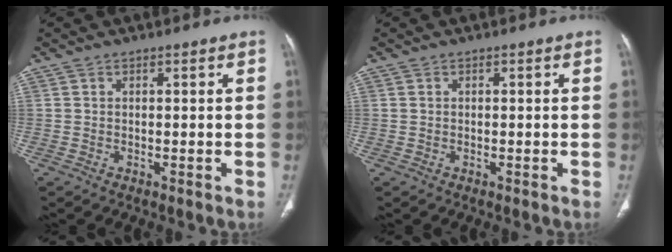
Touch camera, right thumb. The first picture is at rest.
{"total": 0.0}